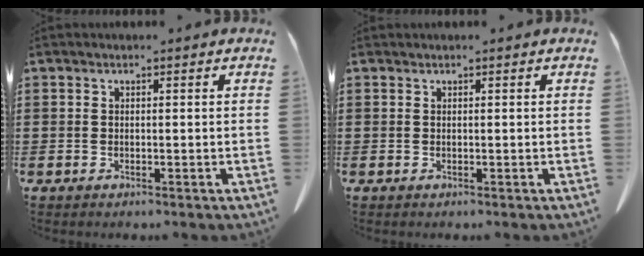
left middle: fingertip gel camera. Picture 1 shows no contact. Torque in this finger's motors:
{"motor_torque": [-0.66, 0.54, -0.10, -0.01]}